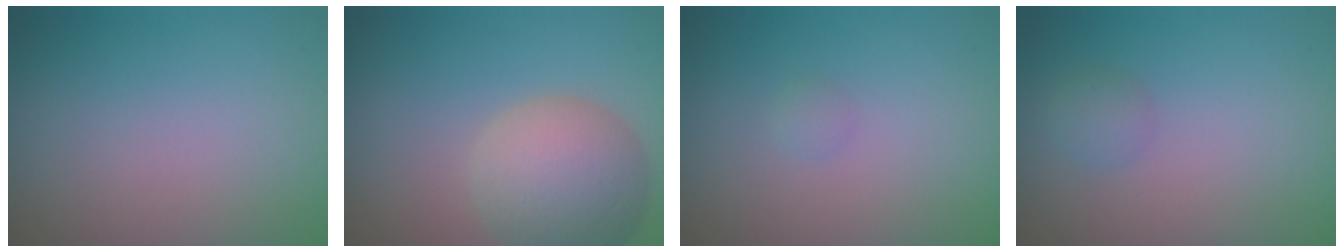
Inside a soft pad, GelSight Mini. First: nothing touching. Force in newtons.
{"total": 7.3, "press": 7.3, "slide": 0.3}
{"total": 0.5, "press": 0.5, "slide": 0.0}
{"total": 1.2, "press": 1.2, "slide": 0.0}